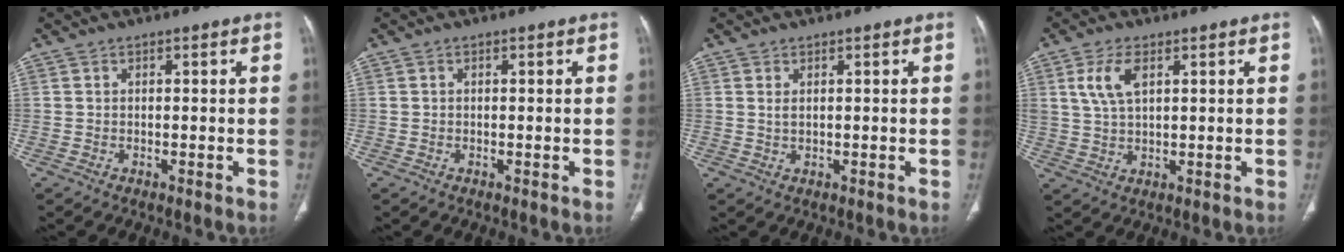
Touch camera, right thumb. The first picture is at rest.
{"total": 0.0}
{"total": 1.2, "force": [0.5, 0.5, 1.0], "torque": [-0.021, 0.000, 0.015]}
{"total": 6.1, "force": [2.4, 3.0, 4.8], "torque": [-0.102, -0.004, 0.053]}